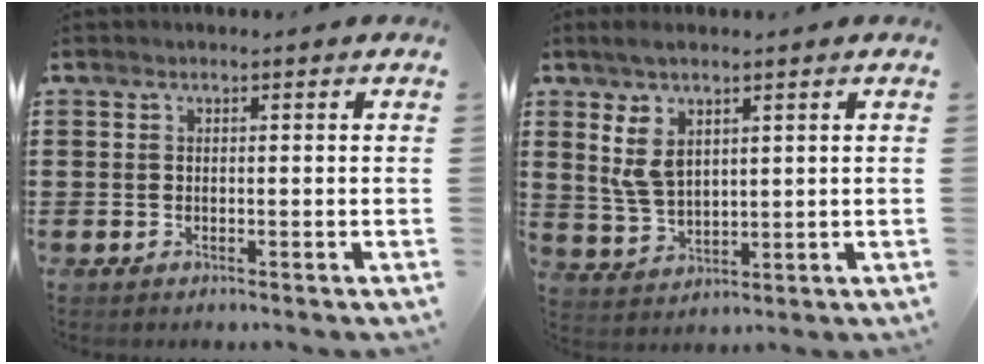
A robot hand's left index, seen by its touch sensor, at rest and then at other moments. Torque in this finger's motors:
{"motor_torque": [1.14, -1.00, 0.62, 0.18]}